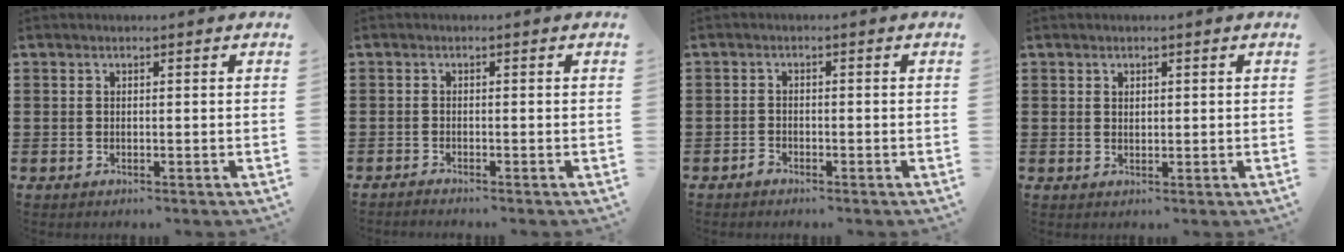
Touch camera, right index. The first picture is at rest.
{"total": 0.9, "force": [-0.9, -0.1, 0.0], "torque": [-0.001, 0.001, -0.019]}
{"total": 1.3, "force": [-1.1, 0.6, 0.3], "torque": [-0.007, 0.001, -0.024]}
{"total": 0.9, "force": [0.6, 0.5, 0.3], "torque": [-0.007, 0.003, 0.012]}